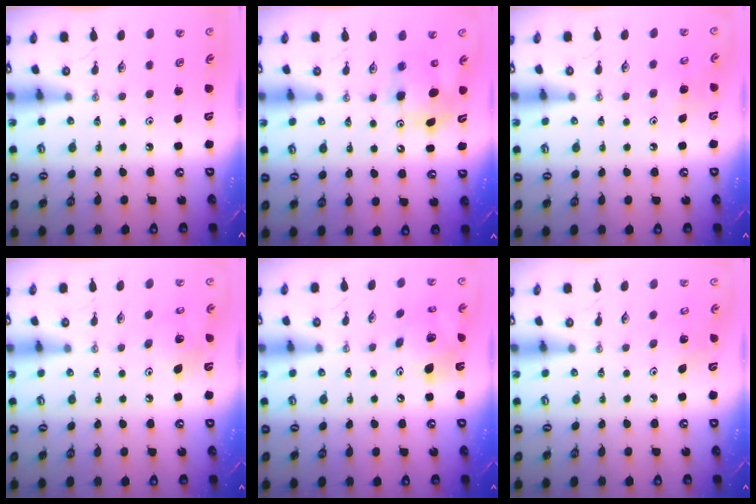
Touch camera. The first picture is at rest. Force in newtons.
{"total": 7.9, "press": 7.7, "slide": 2.0}
{"total": 6.2, "press": 6.2, "slide": 0.8}
{"total": 9.6, "press": 9.4, "slide": 1.9}
{"total": 15.2, "press": 15.1, "slide": 2.1}
{"total": 3.7, "press": 3.7, "slide": 0.4}